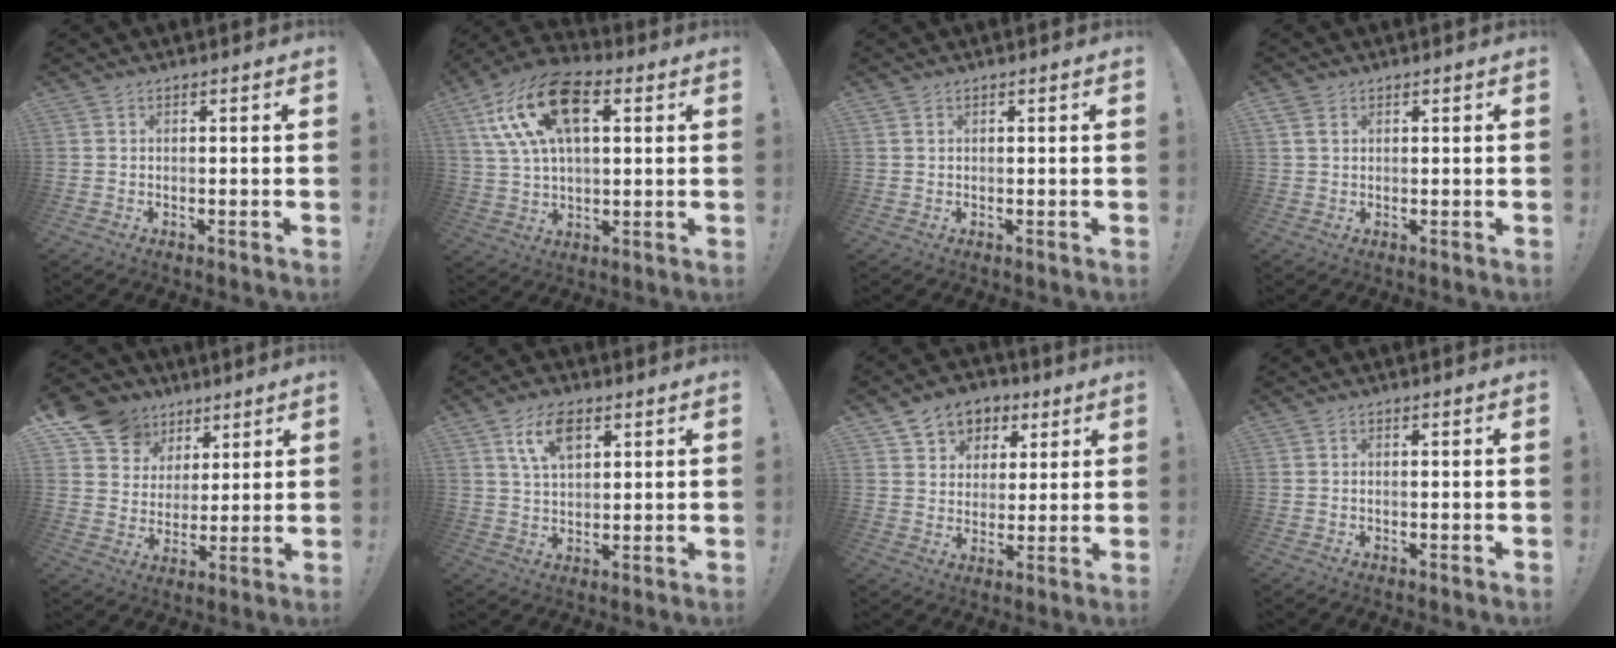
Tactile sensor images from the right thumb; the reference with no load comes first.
{"total": 19.6, "force": [7.2, 10.6, 14.8], "torque": [-0.268, -0.013, 0.125]}
{"total": 0.7, "force": [0.4, 0.5, 0.3], "torque": [-0.014, 0.004, 0.010]}
{"total": 2.5, "force": [1.4, 1.7, 1.3], "torque": [-0.028, 0.002, 0.027]}
{"total": 12.8, "force": [7.4, 9.9, 3.5], "torque": [-0.045, -0.050, 0.147]}
{"total": 9.1, "force": [4.6, 4.8, 6.3], "torque": [-0.112, -0.002, 0.085]}
{"total": 8.1, "force": [3.7, 6.9, 2.1], "torque": [-0.019, -0.026, 0.072]}
{"total": 0.0}